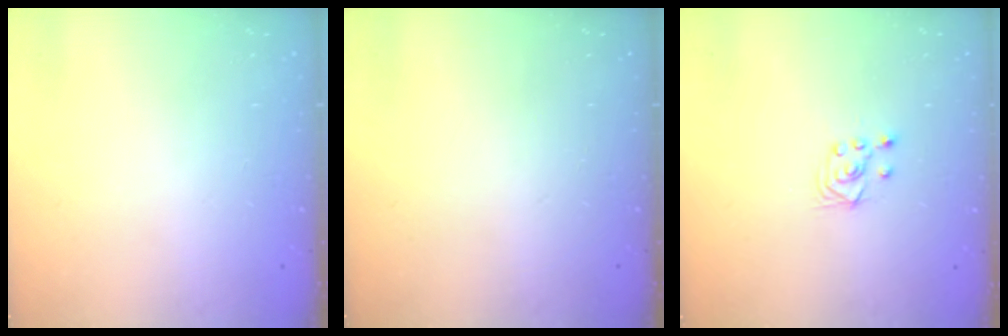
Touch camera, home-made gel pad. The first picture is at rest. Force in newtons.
{"total": 0.0}
{"total": 2.6, "press": 2.5, "slide": 1.0}